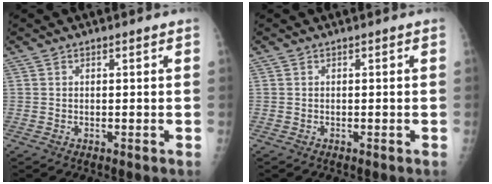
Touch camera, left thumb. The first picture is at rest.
{"total": 0.0}